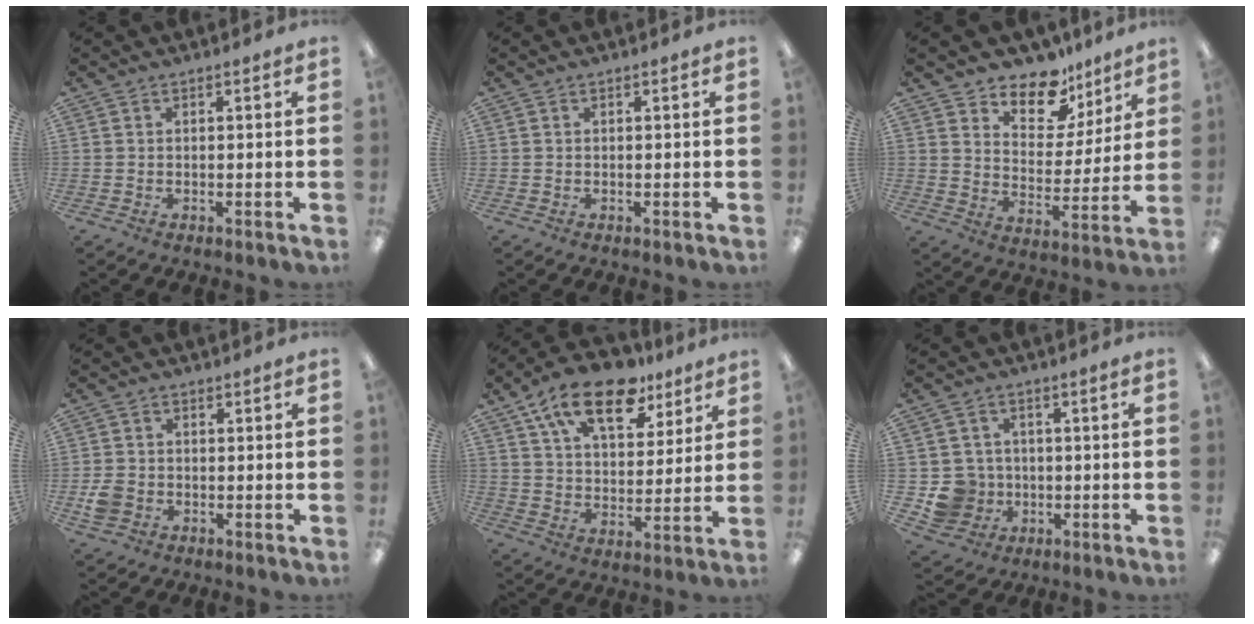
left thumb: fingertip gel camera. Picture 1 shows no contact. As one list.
[{"total": 0.0}, {"total": 12.1, "force": [9.9, 6.1, 3.6], "torque": [-0.059, -0.073, 0.182]}, {"total": 4.2, "force": [-1.2, 3.6, 1.9], "torque": [-0.021, 0.008, -0.021]}, {"total": 17.5, "force": [11.2, 8.9, 10.1], "torque": [-0.168, -0.049, 0.195]}, {"total": 8.0, "force": [-1.0, 7.8, 1.3], "torque": [-0.052, 0.014, -0.008]}]